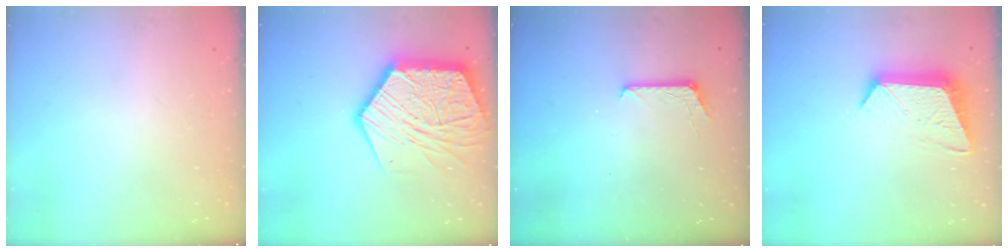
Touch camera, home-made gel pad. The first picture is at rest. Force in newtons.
{"total": 23.6, "press": 23.5, "slide": 2.3}
{"total": 6.3, "press": 6.3, "slide": 0.6}
{"total": 12.7, "press": 12.7, "slide": 0.7}